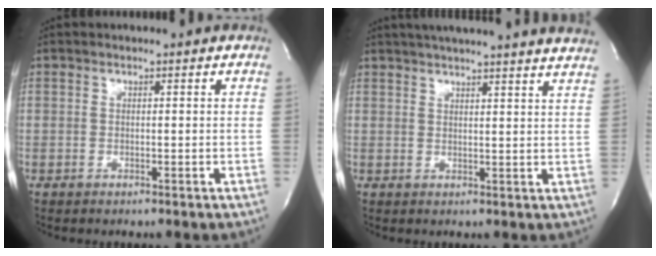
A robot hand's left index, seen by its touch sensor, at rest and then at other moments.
{"total": 20.9, "force": [18.9, 0.0, 8.9], "torque": [-0.143, -0.002, 0.233]}